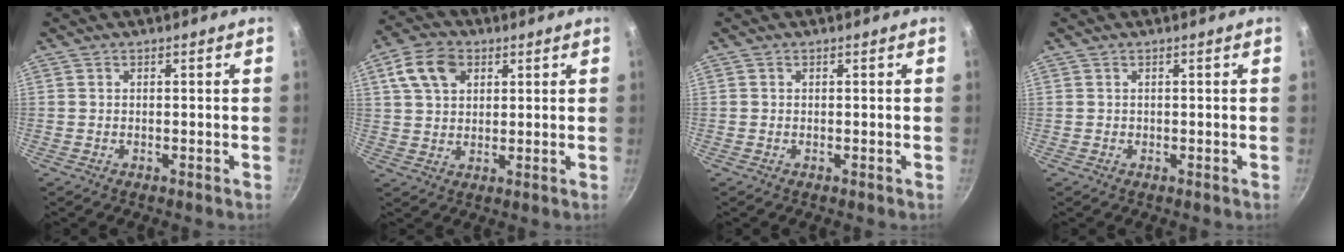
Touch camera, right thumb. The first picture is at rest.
{"total": 8.9, "force": [3.5, 6.2, 5.3], "torque": [-0.086, 0.005, 0.058]}
{"total": 0.0}
{"total": 0.0}